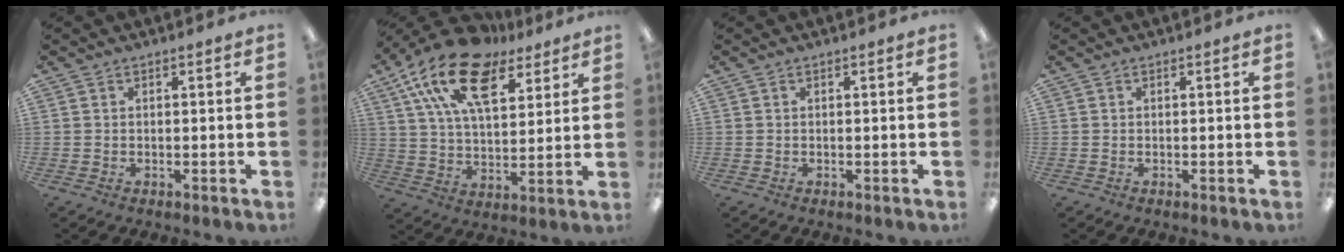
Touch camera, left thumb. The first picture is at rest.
{"total": 19.8, "force": [12.2, 9.5, 12.2], "torque": [-0.237, -0.052, 0.217]}
{"total": 0.0}
{"total": 0.0}